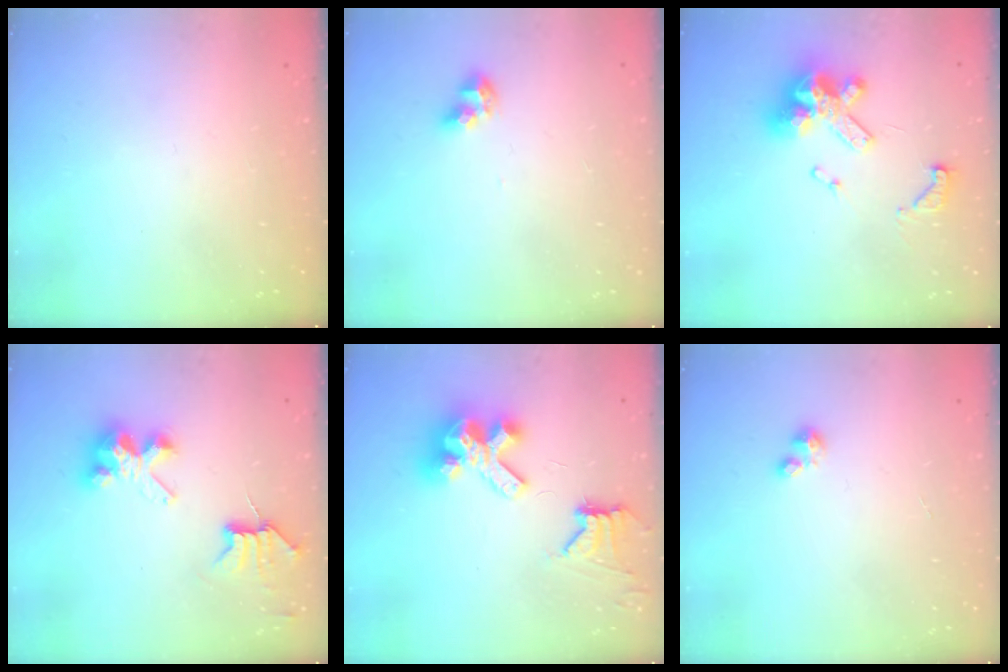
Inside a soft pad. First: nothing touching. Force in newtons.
{"total": 5.4, "press": 5.3, "slide": 1.1}
{"total": 14.5, "press": 14.5, "slide": 0.9}
{"total": 6.1, "press": 6.1, "slide": 0.2}
{"total": 11.8, "press": 11.7, "slide": 1.4}
{"total": 0.9, "press": 0.9, "slide": 0.1}